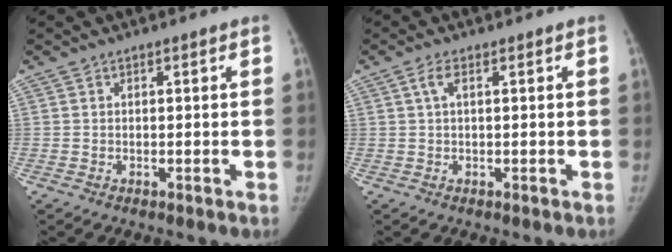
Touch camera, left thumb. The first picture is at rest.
{"total": 1.9, "force": [0.6, 0.7, 1.6], "torque": [-0.040, 0.009, 0.013]}